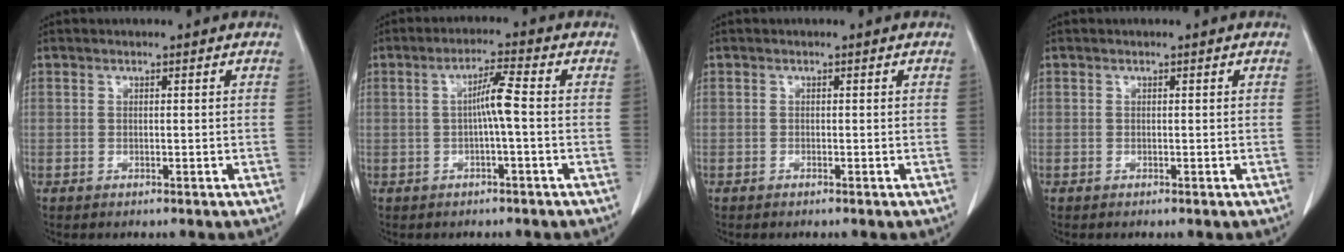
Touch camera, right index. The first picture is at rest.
{"total": 4.2, "force": [-0.2, -0.2, 4.2], "torque": [-0.075, 0.009, -0.003]}
{"total": 0.0}
{"total": 0.0}